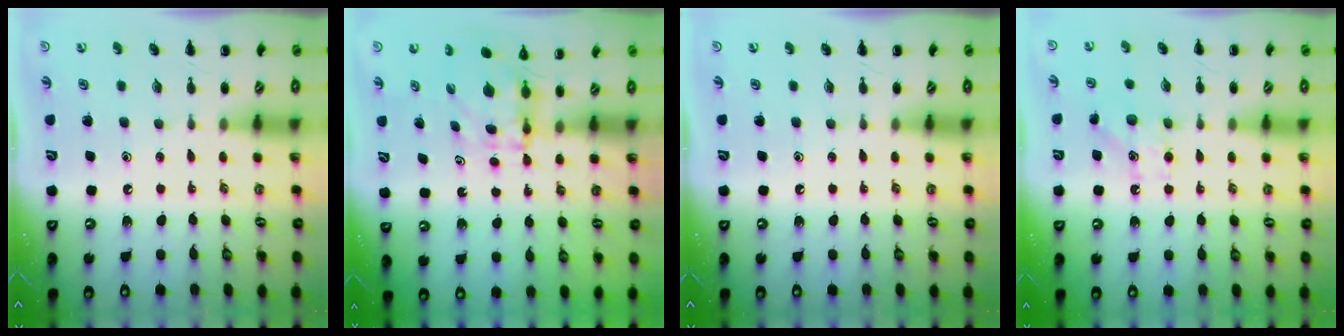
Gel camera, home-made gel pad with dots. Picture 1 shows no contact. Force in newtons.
{"total": 4.0, "press": 3.9, "slide": 0.3}
{"total": 0.0}
{"total": 5.5, "press": 5.2, "slide": 1.5}